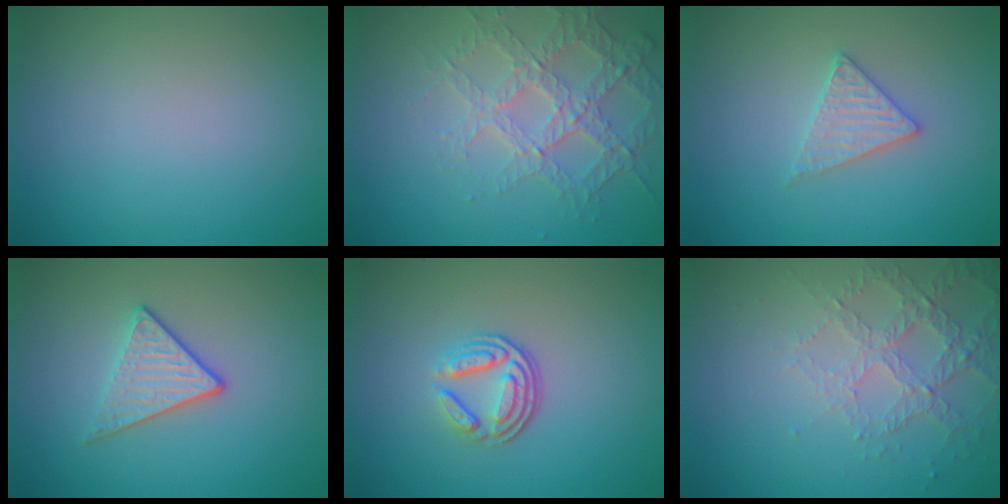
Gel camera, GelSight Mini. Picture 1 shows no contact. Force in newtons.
{"total": 3.7, "press": 3.5, "slide": 1.2}
{"total": 2.4, "press": 2.4, "slide": 0.3}
{"total": 2.9, "press": 2.6, "slide": 1.4}
{"total": 3.7, "press": 2.6, "slide": 2.6}
{"total": 3.3, "press": 3.0, "slide": 1.2}